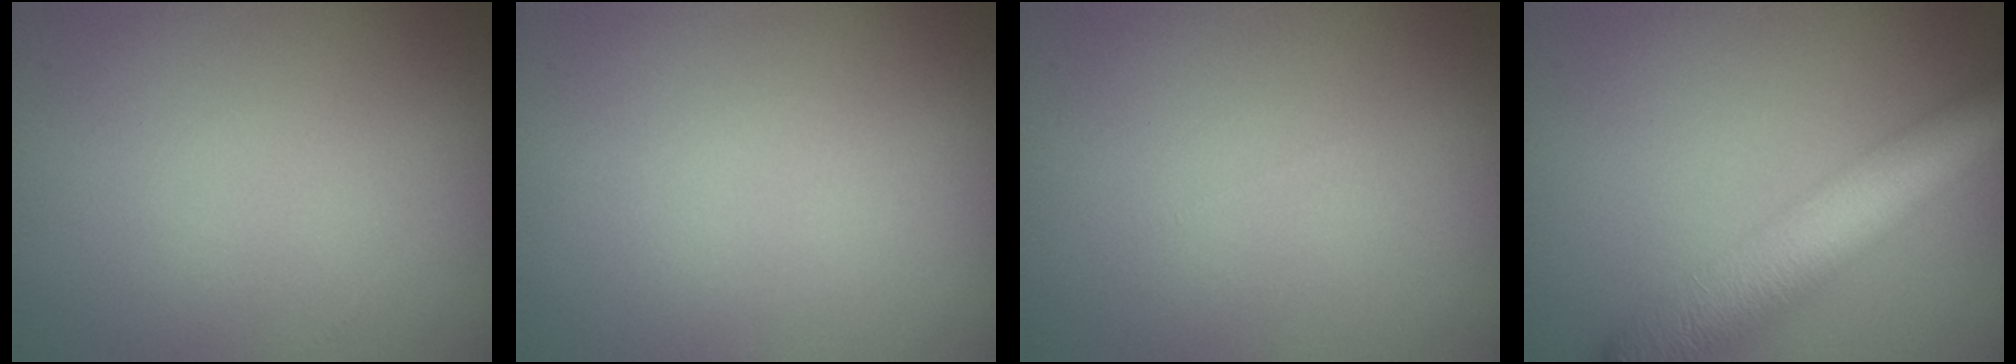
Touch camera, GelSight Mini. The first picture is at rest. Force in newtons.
{"total": 0.0}
{"total": 0.0}
{"total": 8.6, "press": 8.6, "slide": 0.3}